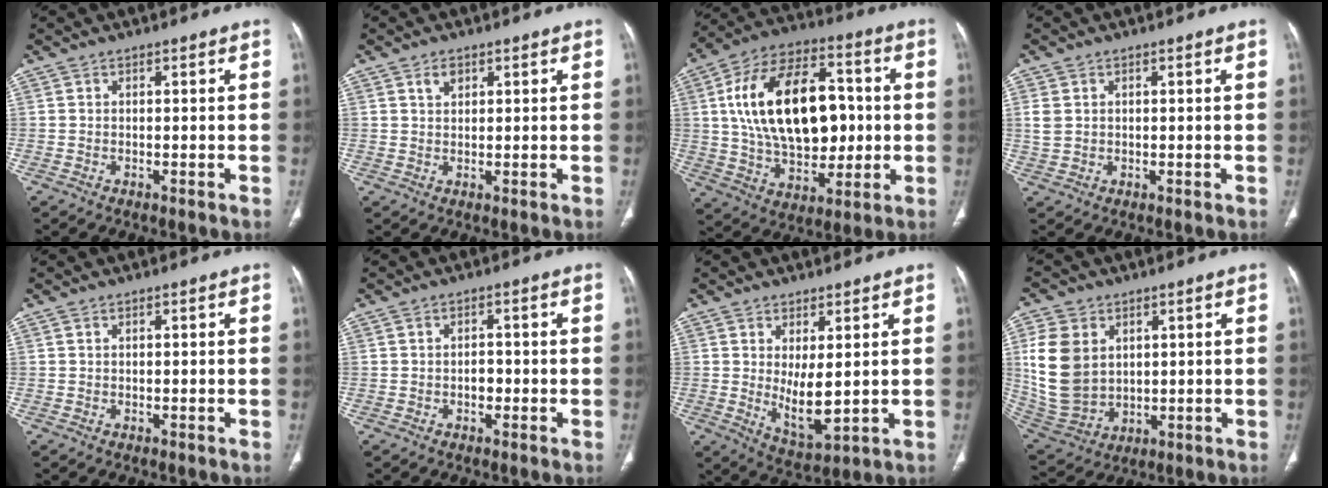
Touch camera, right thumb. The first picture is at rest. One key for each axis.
{"total": 2.2, "fx": 1.2, "fy": 1.4, "fz": 1.2, "tx": -0.016, "ty": -0.005, "tz": 0.024}
{"total": 24.8, "fx": 2.4, "fy": 14.9, "fz": 19.6, "tx": -0.311, "ty": 0.014, "tz": 0.047}
{"total": 3.0, "fx": 0.7, "fy": 2.4, "fz": 1.7, "tx": -0.037, "ty": 0.003, "tz": 0.018}
{"total": 0.0}
{"total": 1.8, "fx": -0.6, "fy": 1.3, "fz": 1.2, "tx": -0.007, "ty": 0.007, "tz": -0.011}
{"total": 7.6, "fx": 0.7, "fy": 2.8, "fz": 7.0, "tx": -0.112, "ty": -0.027, "tz": 0.028}
{"total": 14.1, "fx": 3.3, "fy": 10.6, "fz": 8.7, "tx": -0.162, "ty": -0.012, "tz": 0.081}